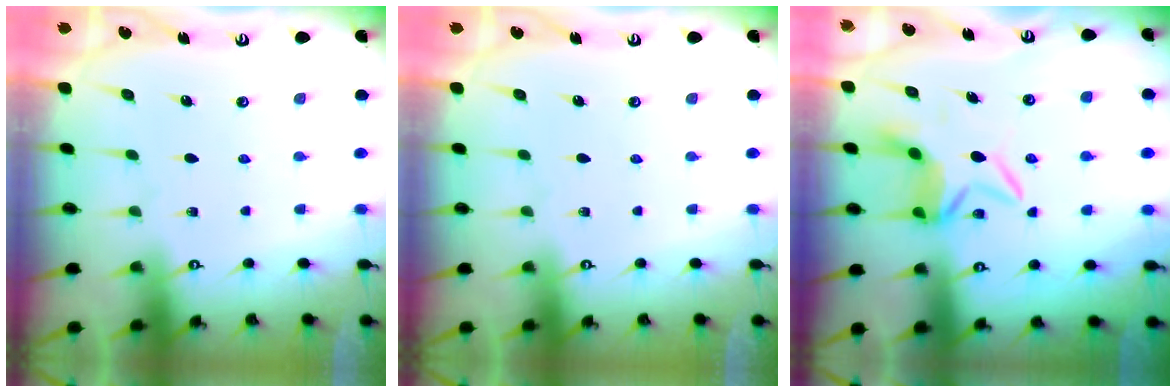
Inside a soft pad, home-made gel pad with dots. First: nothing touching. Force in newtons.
{"total": 0.0}
{"total": 7.9, "press": 7.8, "slide": 1.1}